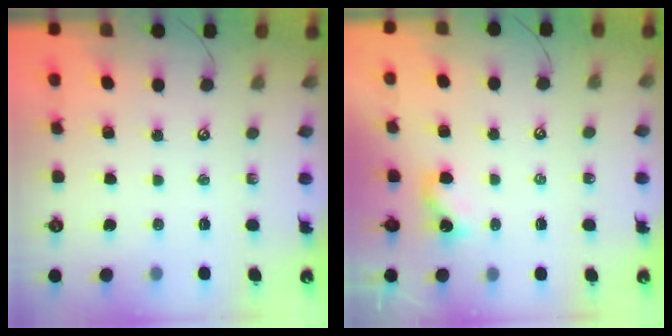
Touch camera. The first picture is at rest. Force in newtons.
{"total": 2.6, "press": 2.5, "slide": 0.5}